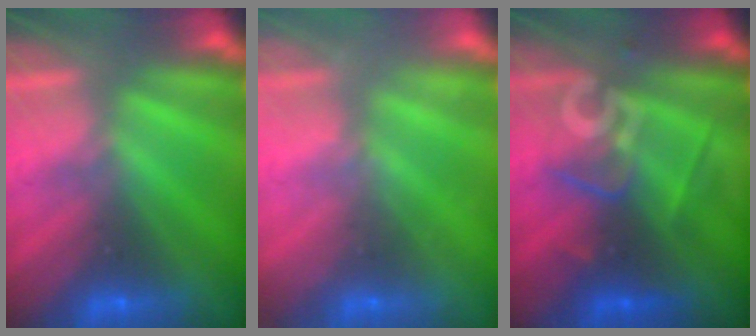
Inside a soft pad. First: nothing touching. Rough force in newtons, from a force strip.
{"total": 2.3}
{"total": 2.6}